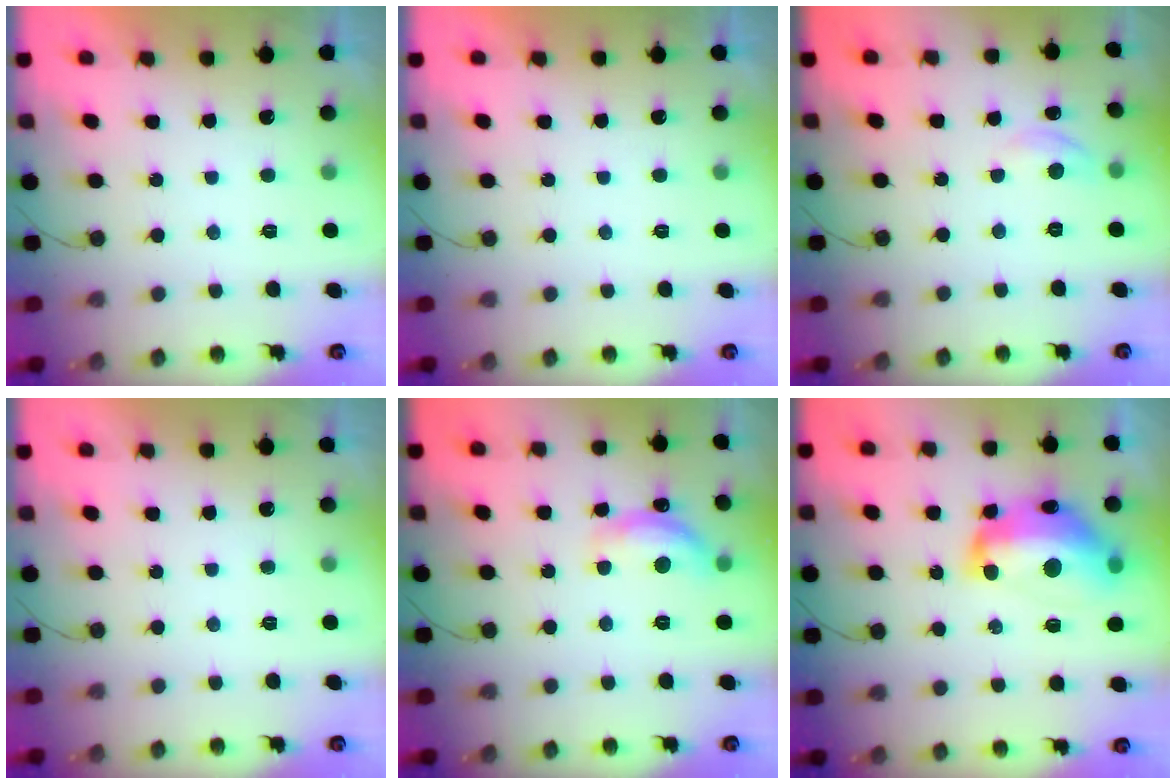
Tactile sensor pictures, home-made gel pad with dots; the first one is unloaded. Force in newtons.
{"total": 0.0}
{"total": 5.1, "press": 5.0, "slide": 0.6}
{"total": 0.0}
{"total": 12.0, "press": 11.9, "slide": 0.8}
{"total": 17.3, "press": 17.2, "slide": 1.5}